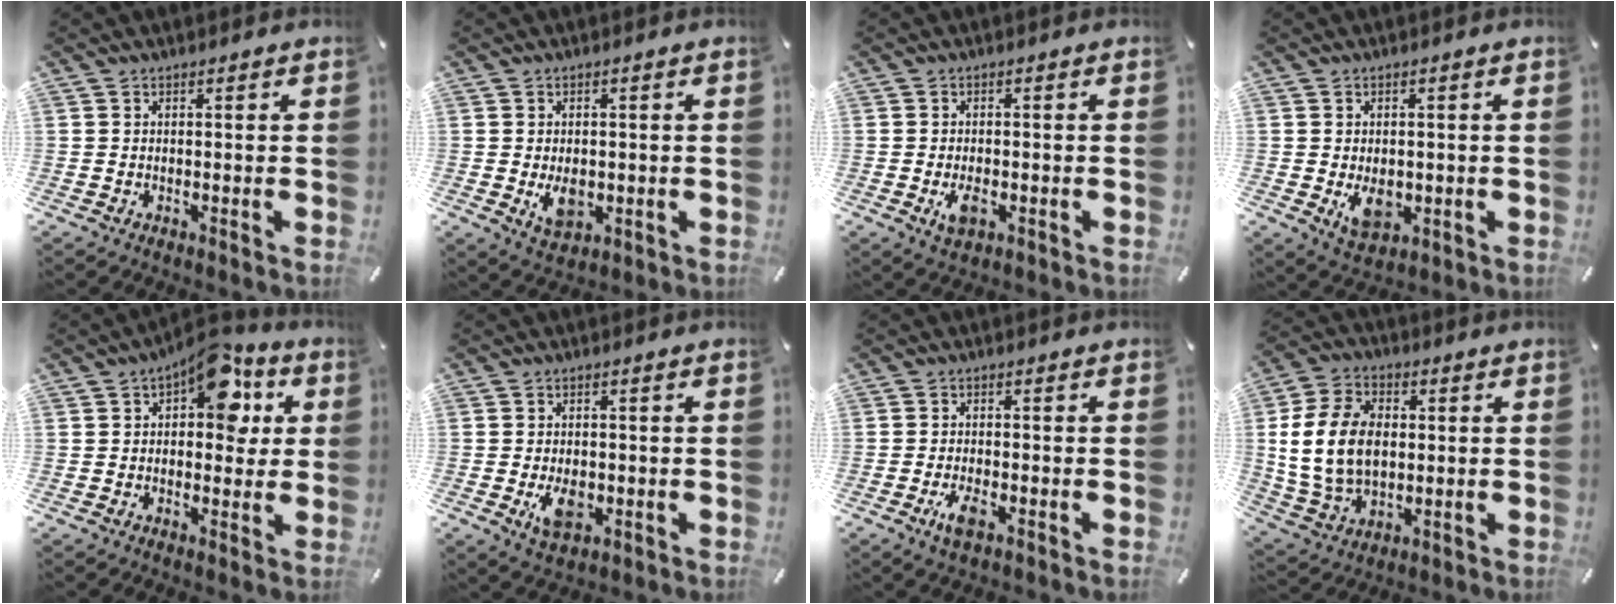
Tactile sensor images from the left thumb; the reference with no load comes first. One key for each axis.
{"total": 5.5, "fx": -0.6, "fy": 3.7, "fz": 4.0, "tx": -0.075, "ty": -0.008, "tz": -0.013}
{"total": 3.9, "fx": -1.2, "fy": 2.2, "fz": 3.0, "tx": -0.056, "ty": -0.001, "tz": -0.024}
{"total": 6.1, "fx": -0.8, "fy": 4.3, "fz": 4.2, "tx": -0.066, "ty": -0.010, "tz": -0.016}
{"total": 12.5, "fx": 5.2, "fy": 7.2, "fz": 8.8, "tx": -0.106, "ty": -0.021, "tz": 0.086}
{"total": 6.1, "fx": -1.3, "fy": 3.8, "fz": 4.5, "tx": -0.080, "ty": -0.005, "tz": -0.025}
{"total": 4.2, "fx": -2.0, "fy": 1.7, "fz": 3.3, "tx": -0.072, "ty": 0.003, "tz": -0.039}
{"total": 14.9, "fx": 0.6, "fy": 11.2, "fz": 9.8, "tx": -0.220, "ty": 0.011, "tz": 0.009}